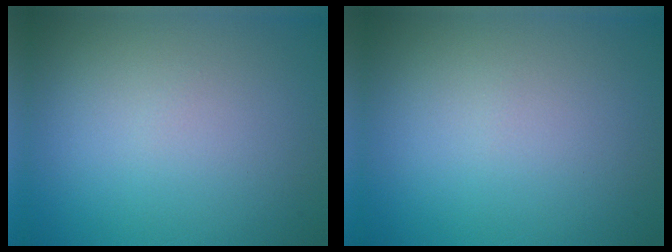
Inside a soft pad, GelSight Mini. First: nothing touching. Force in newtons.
{"total": 0.0}